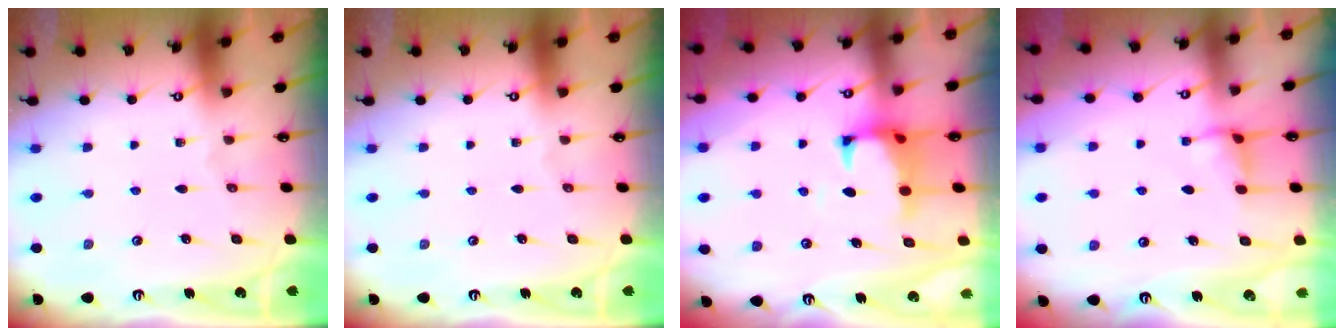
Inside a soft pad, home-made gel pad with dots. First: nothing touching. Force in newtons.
{"total": 0.0}
{"total": 1.2, "press": 0.5, "slide": 1.0}
{"total": 1.5, "press": 1.3, "slide": 0.7}